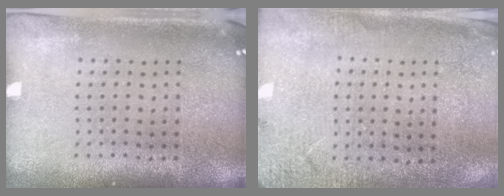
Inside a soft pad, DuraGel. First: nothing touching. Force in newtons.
{"total": 2.6, "press": 2.5, "slide": 0.7}